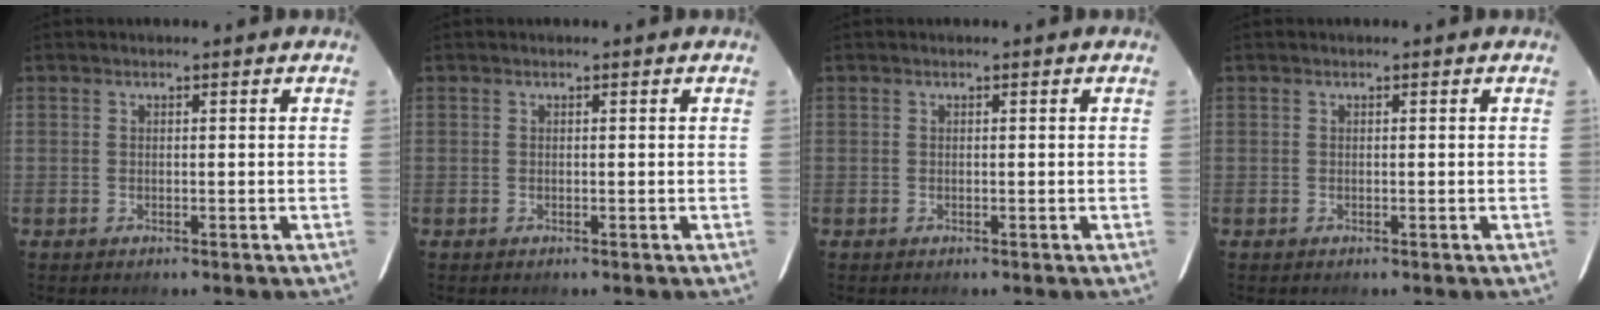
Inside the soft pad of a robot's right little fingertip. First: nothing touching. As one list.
[{"total": 0.0}, {"total": 0.0}, {"total": 0.0}]